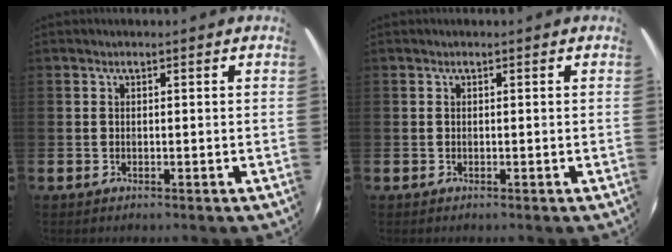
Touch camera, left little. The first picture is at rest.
{"total": 0.0}